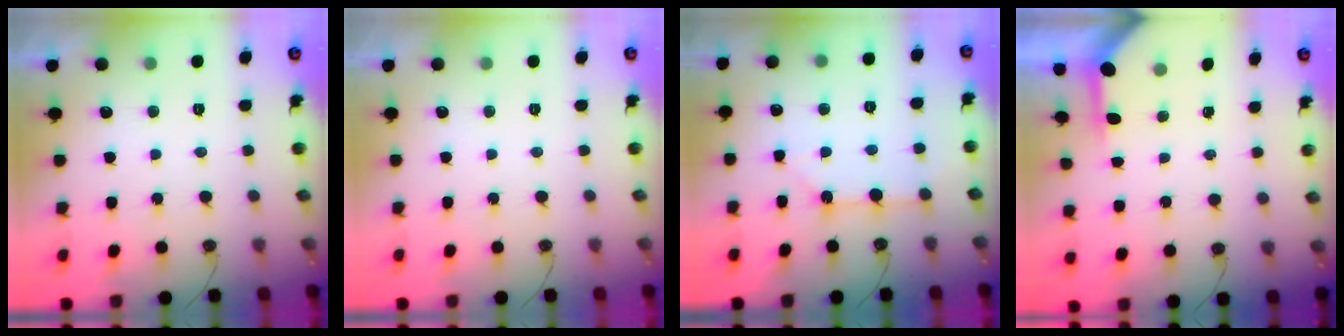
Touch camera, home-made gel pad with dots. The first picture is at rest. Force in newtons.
{"total": 0.0}
{"total": 2.5, "press": 2.5, "slide": 0.2}
{"total": 3.3, "press": 3.3, "slide": 0.4}